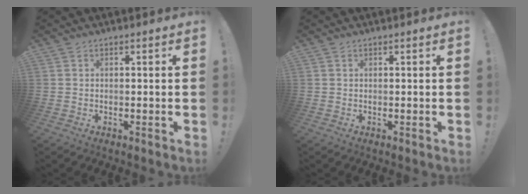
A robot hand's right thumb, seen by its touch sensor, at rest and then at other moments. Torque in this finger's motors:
{"motor_torque": [-0.35, -0.17, -0.32, 0.20, 0.00]}